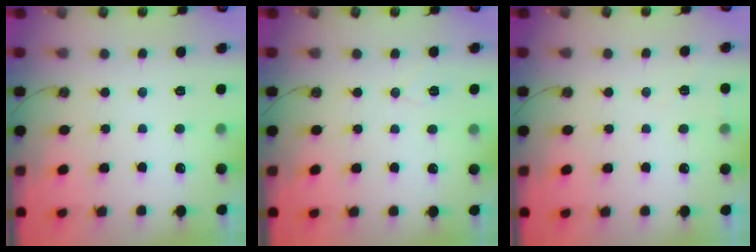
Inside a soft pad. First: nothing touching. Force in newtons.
{"total": 5.6, "press": 5.4, "slide": 1.5}
{"total": 4.2, "press": 2.4, "slide": 3.4}